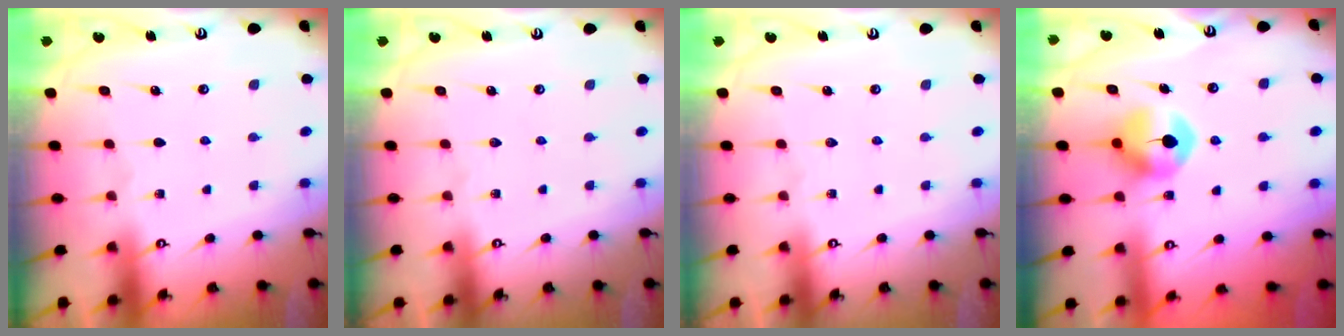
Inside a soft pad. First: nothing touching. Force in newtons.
{"total": 0.0}
{"total": 0.0}
{"total": 8.8, "press": 8.8, "slide": 0.5}